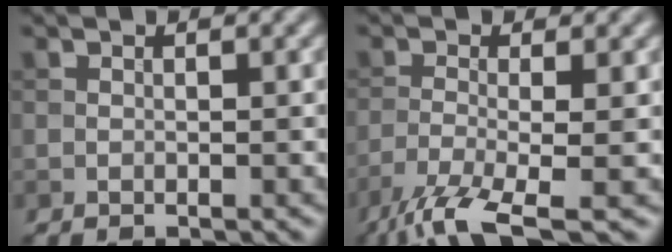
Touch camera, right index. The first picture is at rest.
{"total": 6.4, "force": [-4.1, 1.4, 4.7], "torque": [-0.085, -0.010, -0.088]}